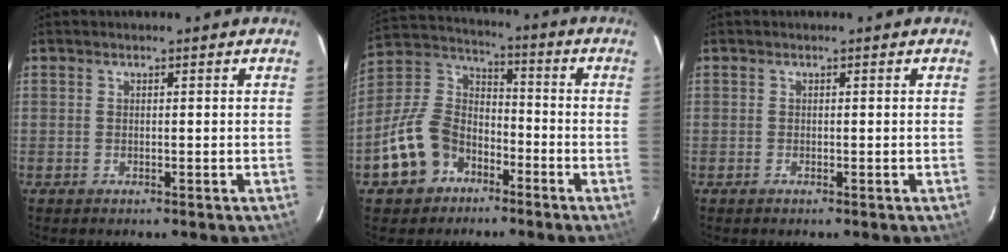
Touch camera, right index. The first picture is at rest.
{"total": 13.8, "force": [-7.4, 10.2, 5.8], "torque": [-0.146, 0.037, -0.116]}
{"total": 0.0}